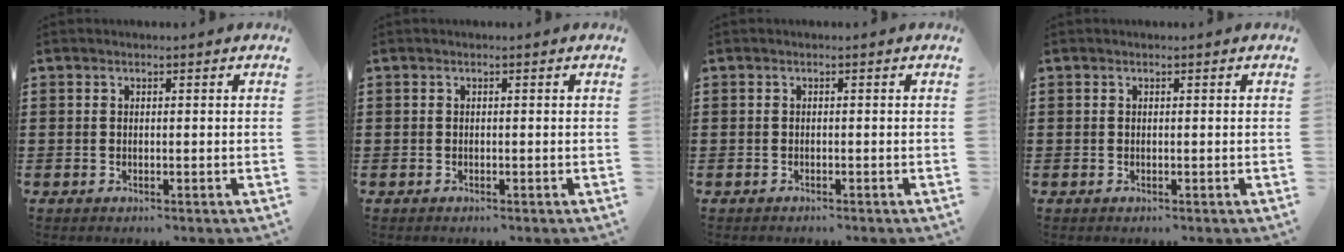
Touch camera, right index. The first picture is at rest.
{"total": 0.0}
{"total": 0.5, "force": [-0.5, 0.1, 0.0], "torque": [-0.001, 0.000, -0.011]}
{"total": 0.0}